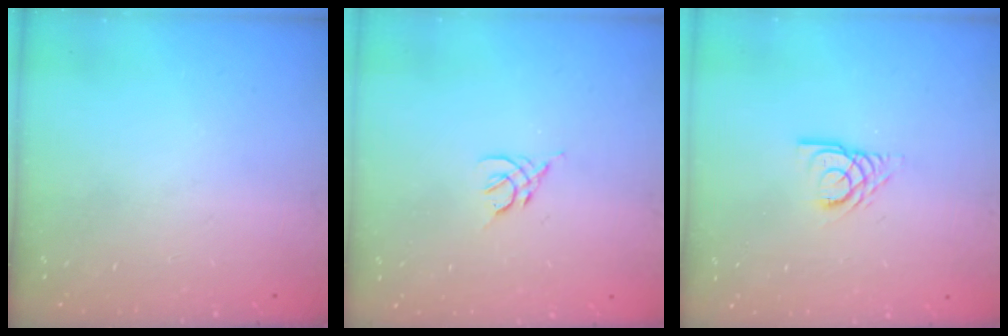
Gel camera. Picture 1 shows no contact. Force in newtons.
{"total": 2.5, "press": 2.4, "slide": 0.7}
{"total": 4.5, "press": 4.4, "slide": 0.4}